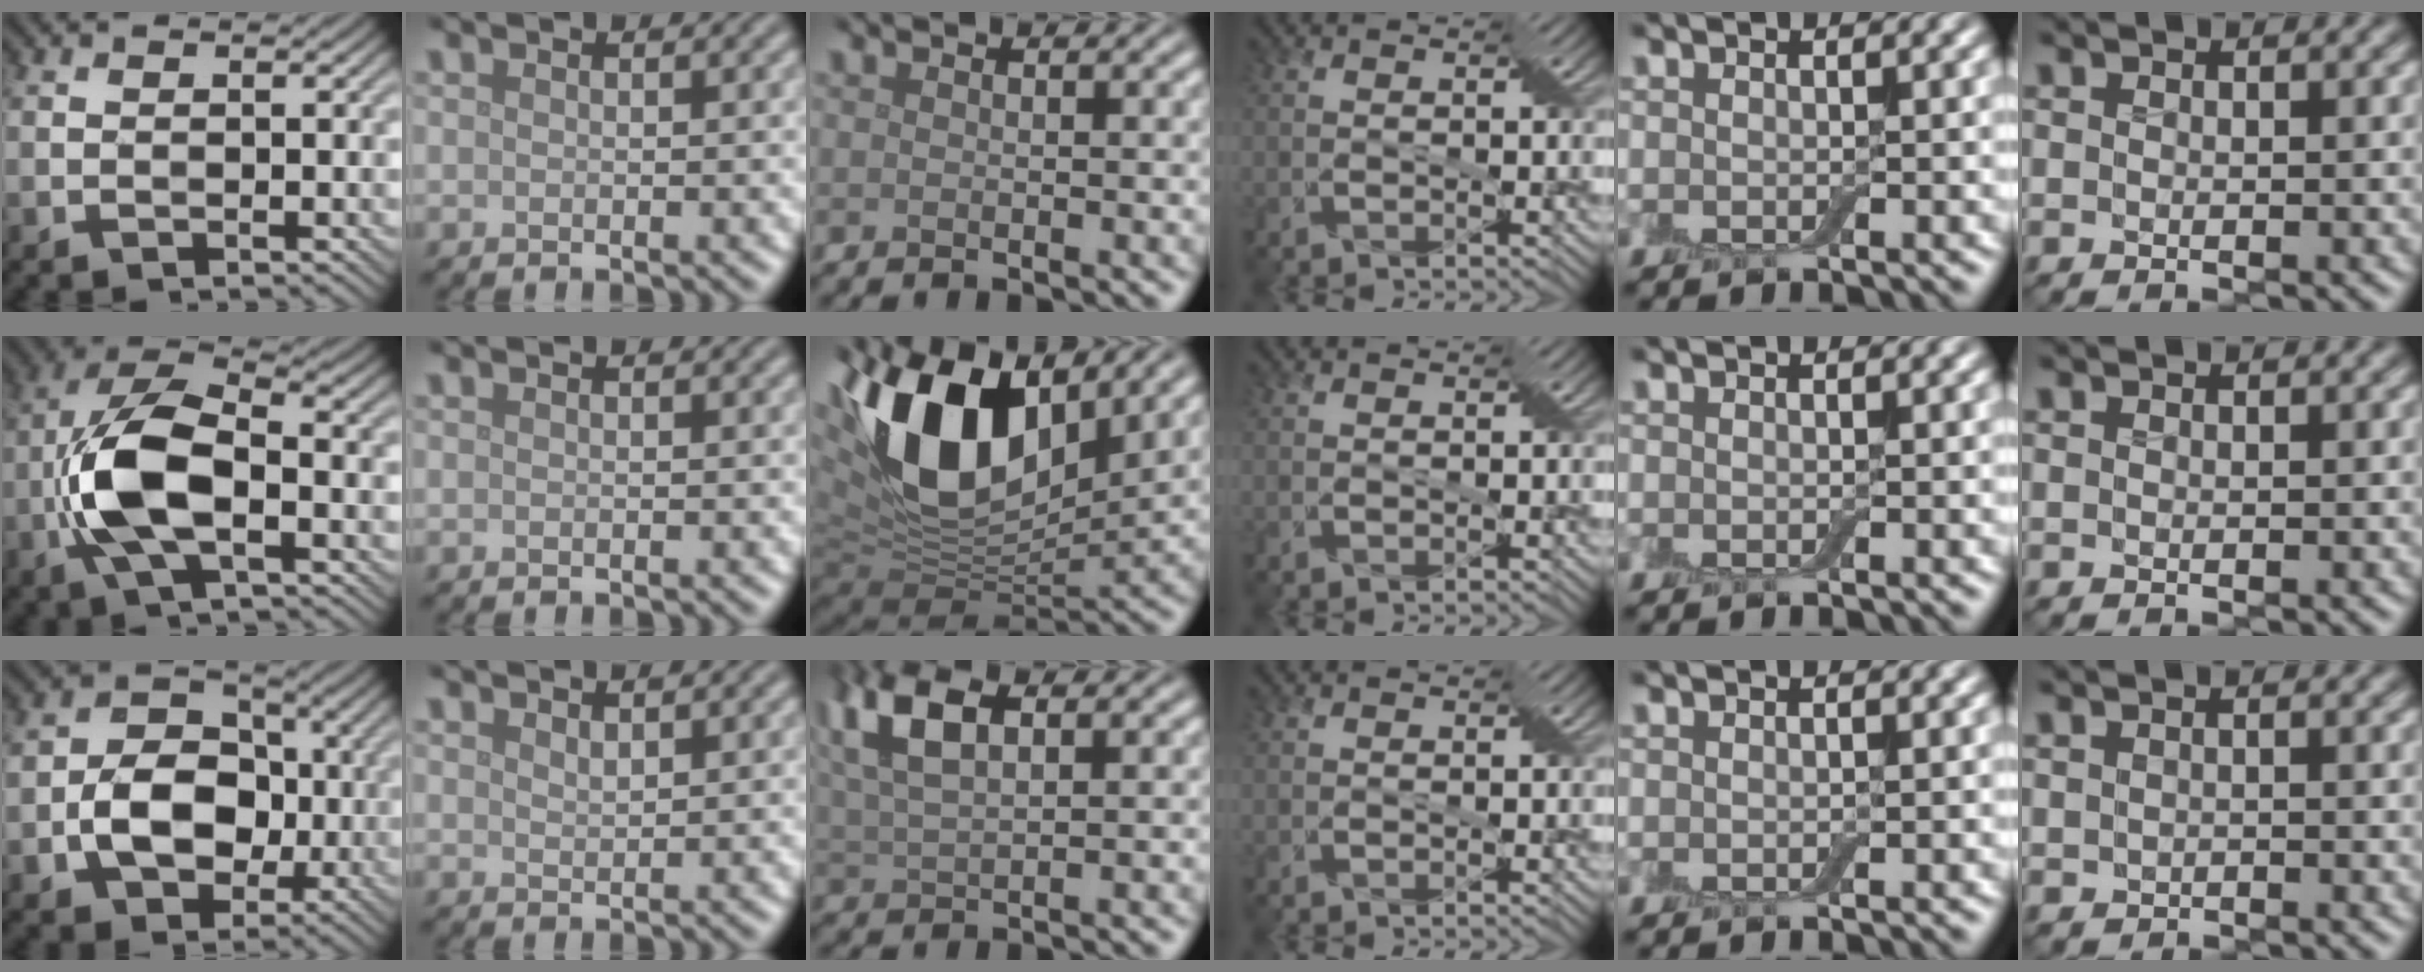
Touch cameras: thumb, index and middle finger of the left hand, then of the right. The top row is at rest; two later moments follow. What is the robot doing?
{"motion": "cut", "object": "cling film"}